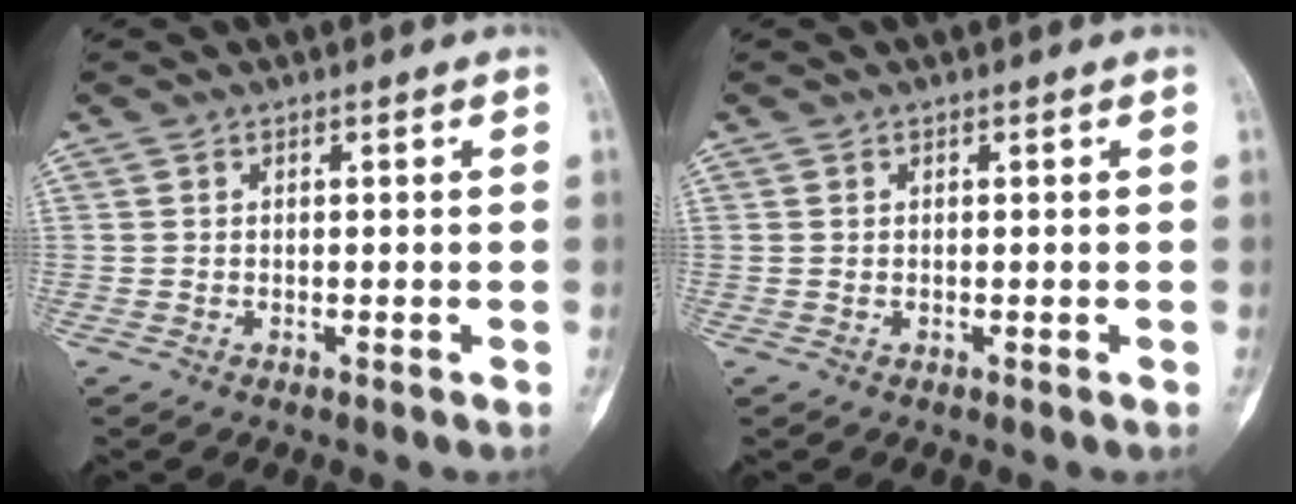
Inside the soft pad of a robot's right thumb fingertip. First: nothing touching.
{"total": 0.0}